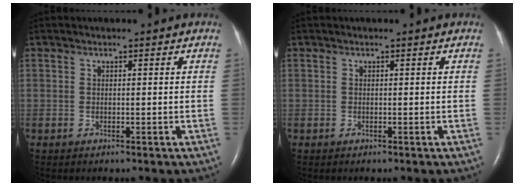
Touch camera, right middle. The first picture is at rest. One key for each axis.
{"total": 0.0}